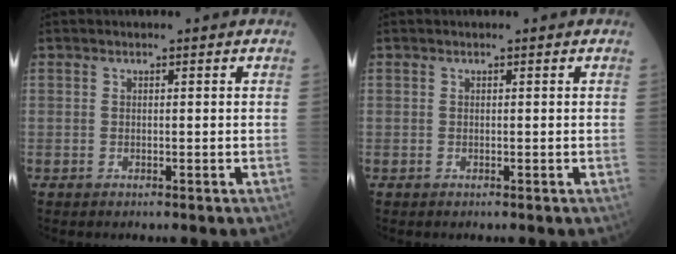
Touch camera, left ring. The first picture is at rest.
{"total": 0.0}